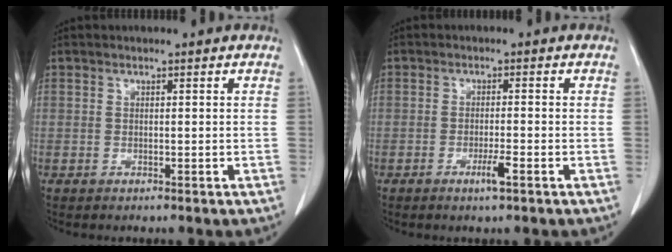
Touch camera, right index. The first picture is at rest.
{"total": 2.8, "force": [-1.4, 0.0, 2.3], "torque": [-0.042, -0.004, -0.026]}